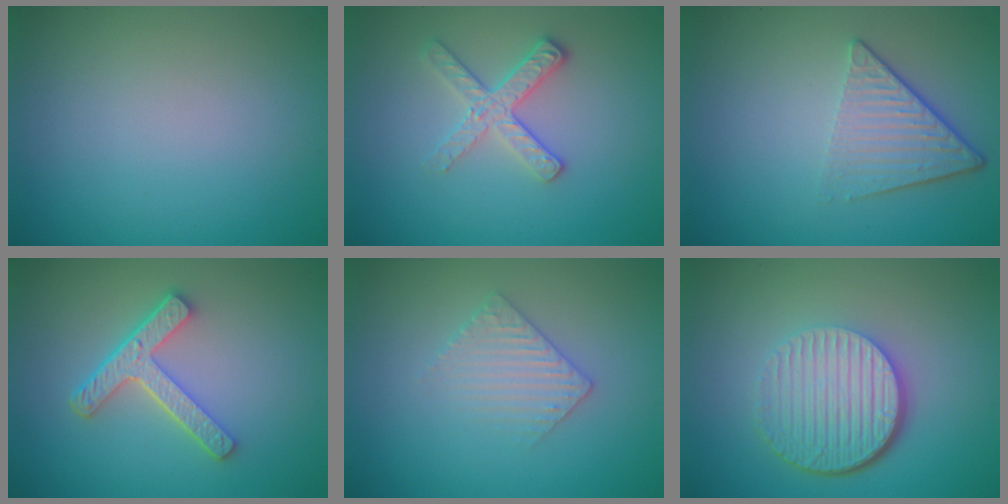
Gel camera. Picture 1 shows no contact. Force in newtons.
{"total": 2.7, "press": 2.5, "slide": 1.1}
{"total": 4.5, "press": 3.1, "slide": 3.3}
{"total": 4.5, "press": 3.3, "slide": 3.0}
{"total": 2.5, "press": 2.4, "slide": 0.5}
{"total": 6.6, "press": 4.4, "slide": 4.9}